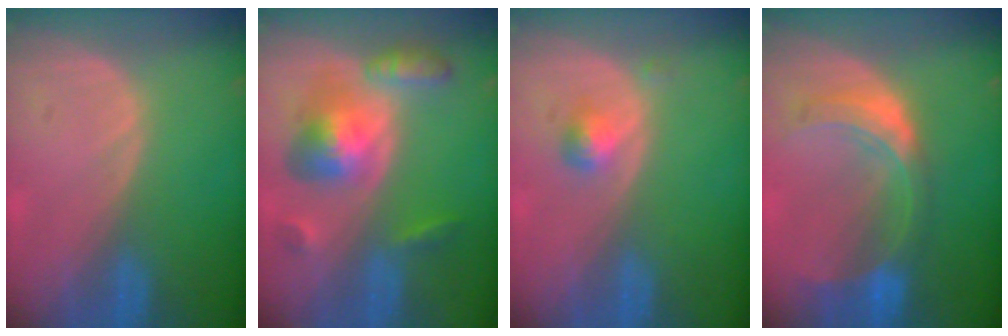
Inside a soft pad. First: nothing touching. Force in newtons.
{"total": 8.0, "press": 8.0, "slide": 0.7}
{"total": 2.2, "press": 2.2, "slide": 0.2}
{"total": 8.1, "press": 7.2, "slide": 3.7}